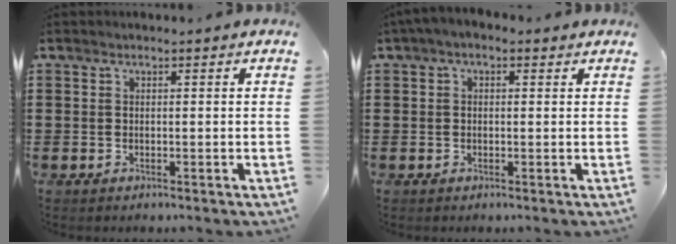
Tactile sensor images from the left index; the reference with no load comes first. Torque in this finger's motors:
{"motor_torque": [1.56, -0.57, 0.49, 0.12]}